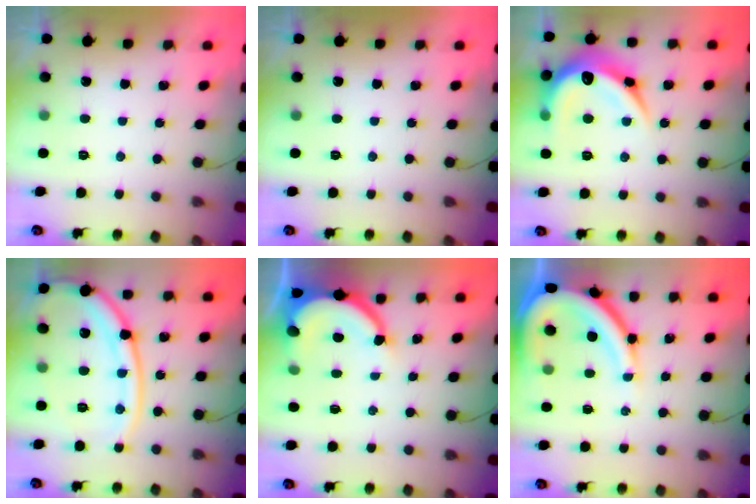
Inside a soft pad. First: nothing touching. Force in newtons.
{"total": 0.0}
{"total": 18.1, "press": 18.1, "slide": 0.3}
{"total": 17.0, "press": 17.0, "slide": 1.7}
{"total": 8.7, "press": 8.7, "slide": 0.8}
{"total": 13.6, "press": 13.5, "slide": 1.2}